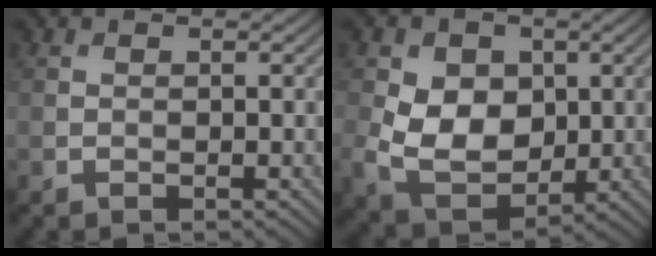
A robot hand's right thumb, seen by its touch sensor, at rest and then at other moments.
{"total": 9.2, "force": [0.3, 6.9, 6.0], "torque": [-0.135, -0.018, 0.002]}